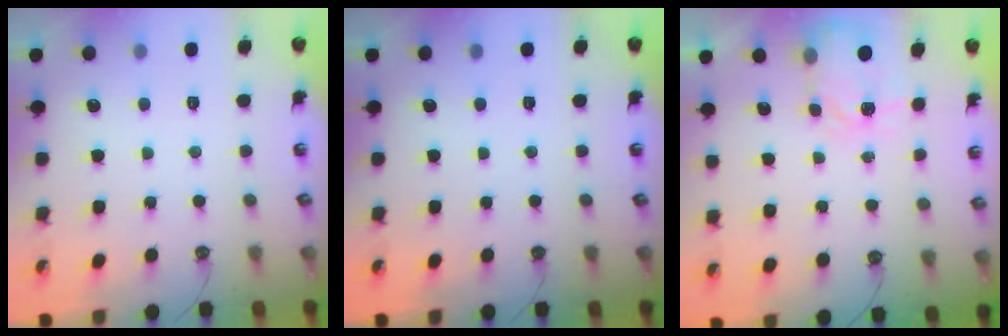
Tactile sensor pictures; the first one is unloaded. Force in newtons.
{"total": 0.0}
{"total": 4.0, "press": 3.9, "slide": 0.7}